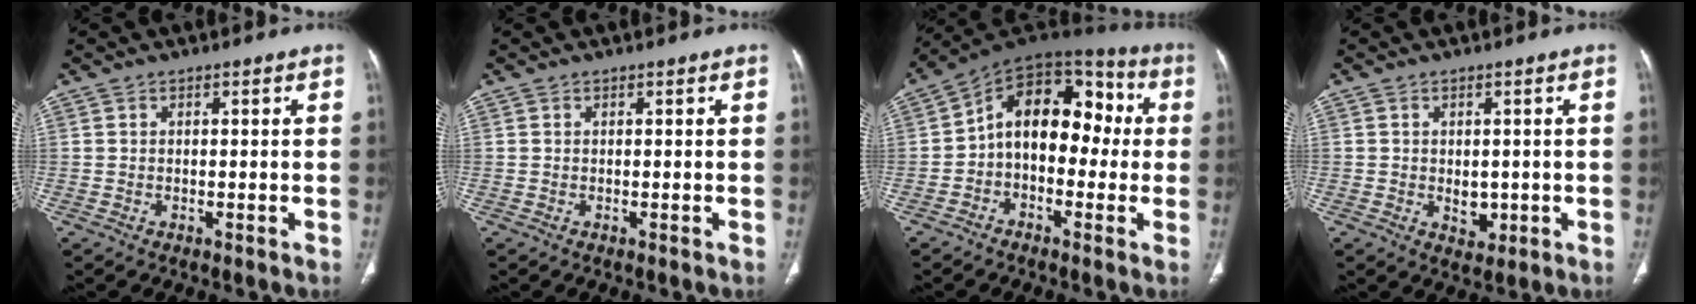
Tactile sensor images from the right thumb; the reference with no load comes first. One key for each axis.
{"total": 0.0}
{"total": 15.8, "fx": 0.0, "fy": 10.4, "fz": 12.0, "tx": -0.134, "ty": 0.055, "tz": -0.016}
{"total": 3.5, "fx": -0.4, "fy": 2.5, "fz": 2.3, "tx": -0.018, "ty": -0.003, "tz": 0.003}